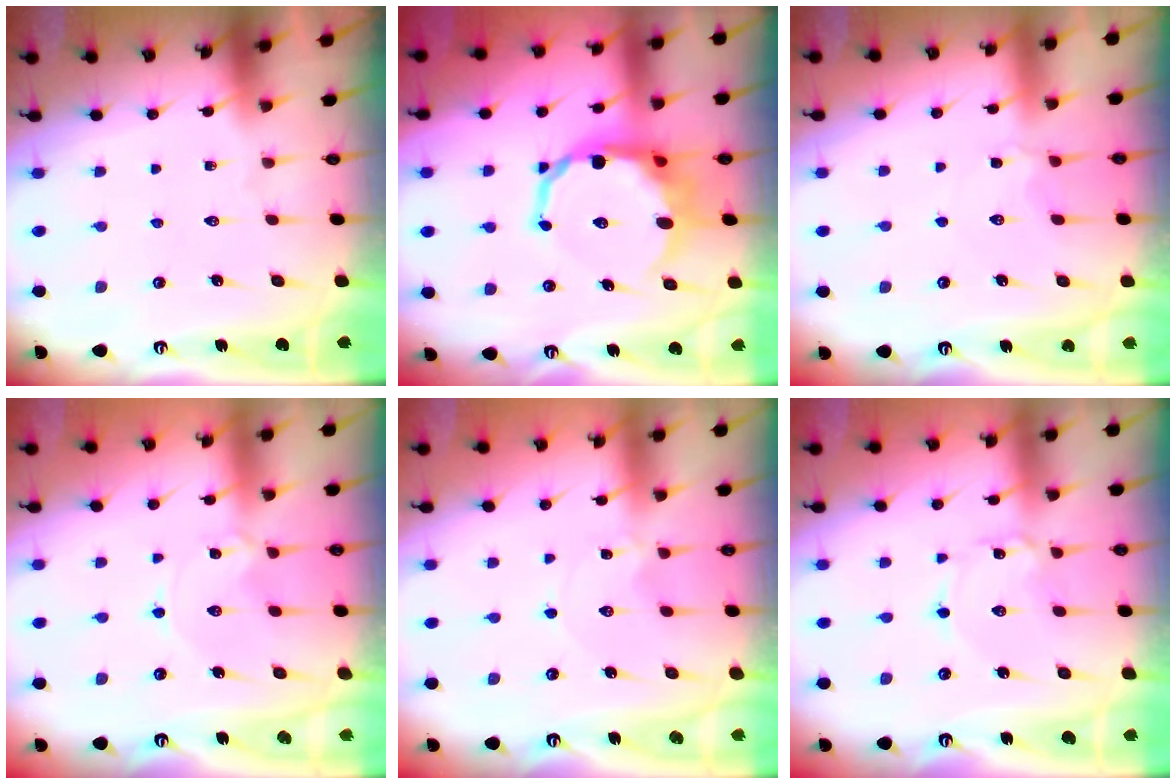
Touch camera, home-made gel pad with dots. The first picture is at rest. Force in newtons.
{"total": 12.7, "press": 12.3, "slide": 3.1}
{"total": 2.7, "press": 2.6, "slide": 0.5}
{"total": 1.7, "press": 1.6, "slide": 0.1}
{"total": 0.5, "press": 0.5, "slide": 0.1}
{"total": 1.2, "press": 1.2, "slide": 0.1}